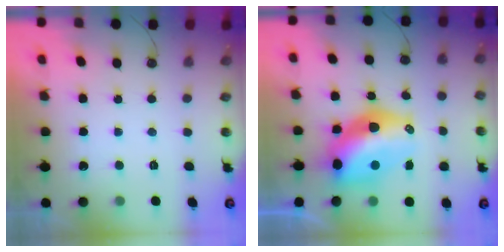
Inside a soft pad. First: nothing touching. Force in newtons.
{"total": 14.2, "press": 14.1, "slide": 1.1}